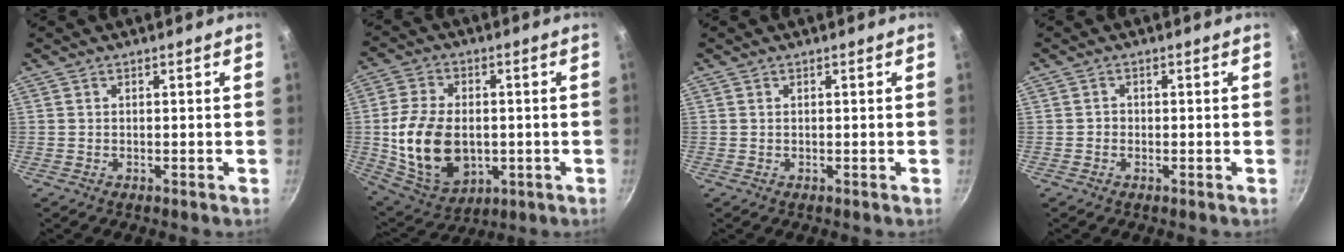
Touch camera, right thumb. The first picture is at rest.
{"total": 16.9, "force": [-1.5, 11.2, 12.5], "torque": [-0.220, -0.004, -0.011]}
{"total": 0.0}
{"total": 0.8, "force": [-0.3, 0.7, 0.2], "torque": [-0.002, 0.002, -0.008]}